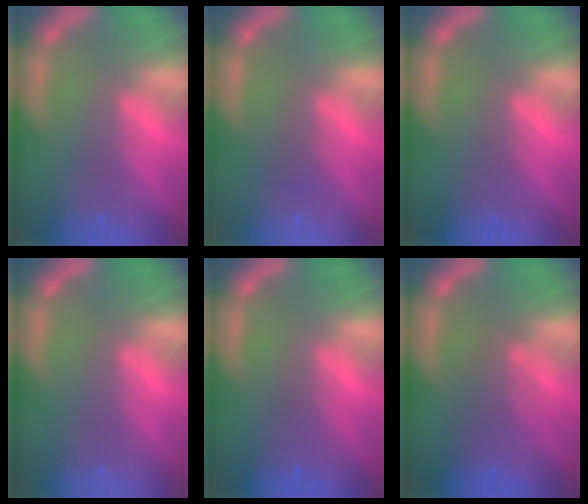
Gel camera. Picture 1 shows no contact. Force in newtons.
{"total": 1.0}
{"total": 0.9}
{"total": 0.0}
{"total": 1.4}
{"total": 4.1}